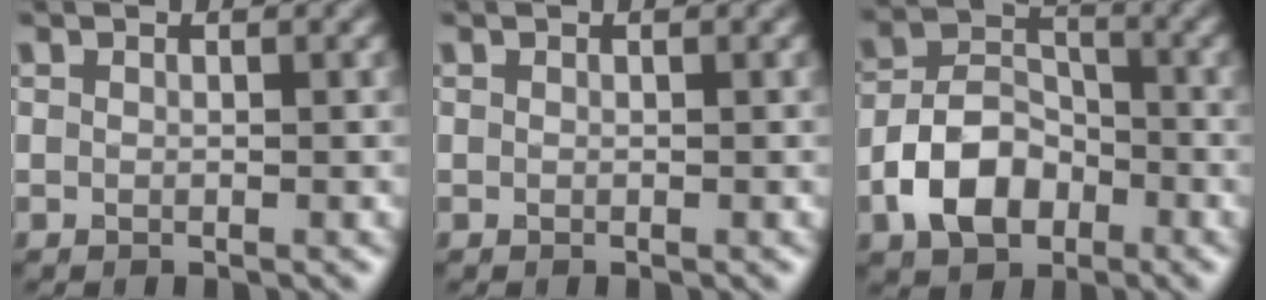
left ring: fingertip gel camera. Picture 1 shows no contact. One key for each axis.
{"total": 0.0}
{"total": 5.9, "fx": -2.6, "fy": 4.0, "fz": 3.5, "tx": -0.062, "ty": 0.003, "tz": -0.053}